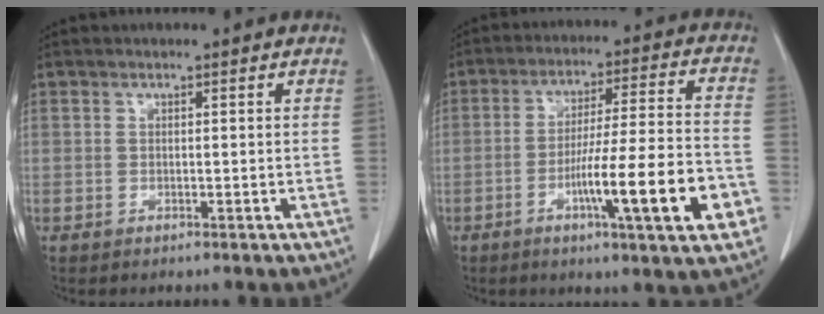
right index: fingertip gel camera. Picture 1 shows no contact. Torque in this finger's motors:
{"motor_torque": [1.36, -0.78, 0.66, 0.18]}